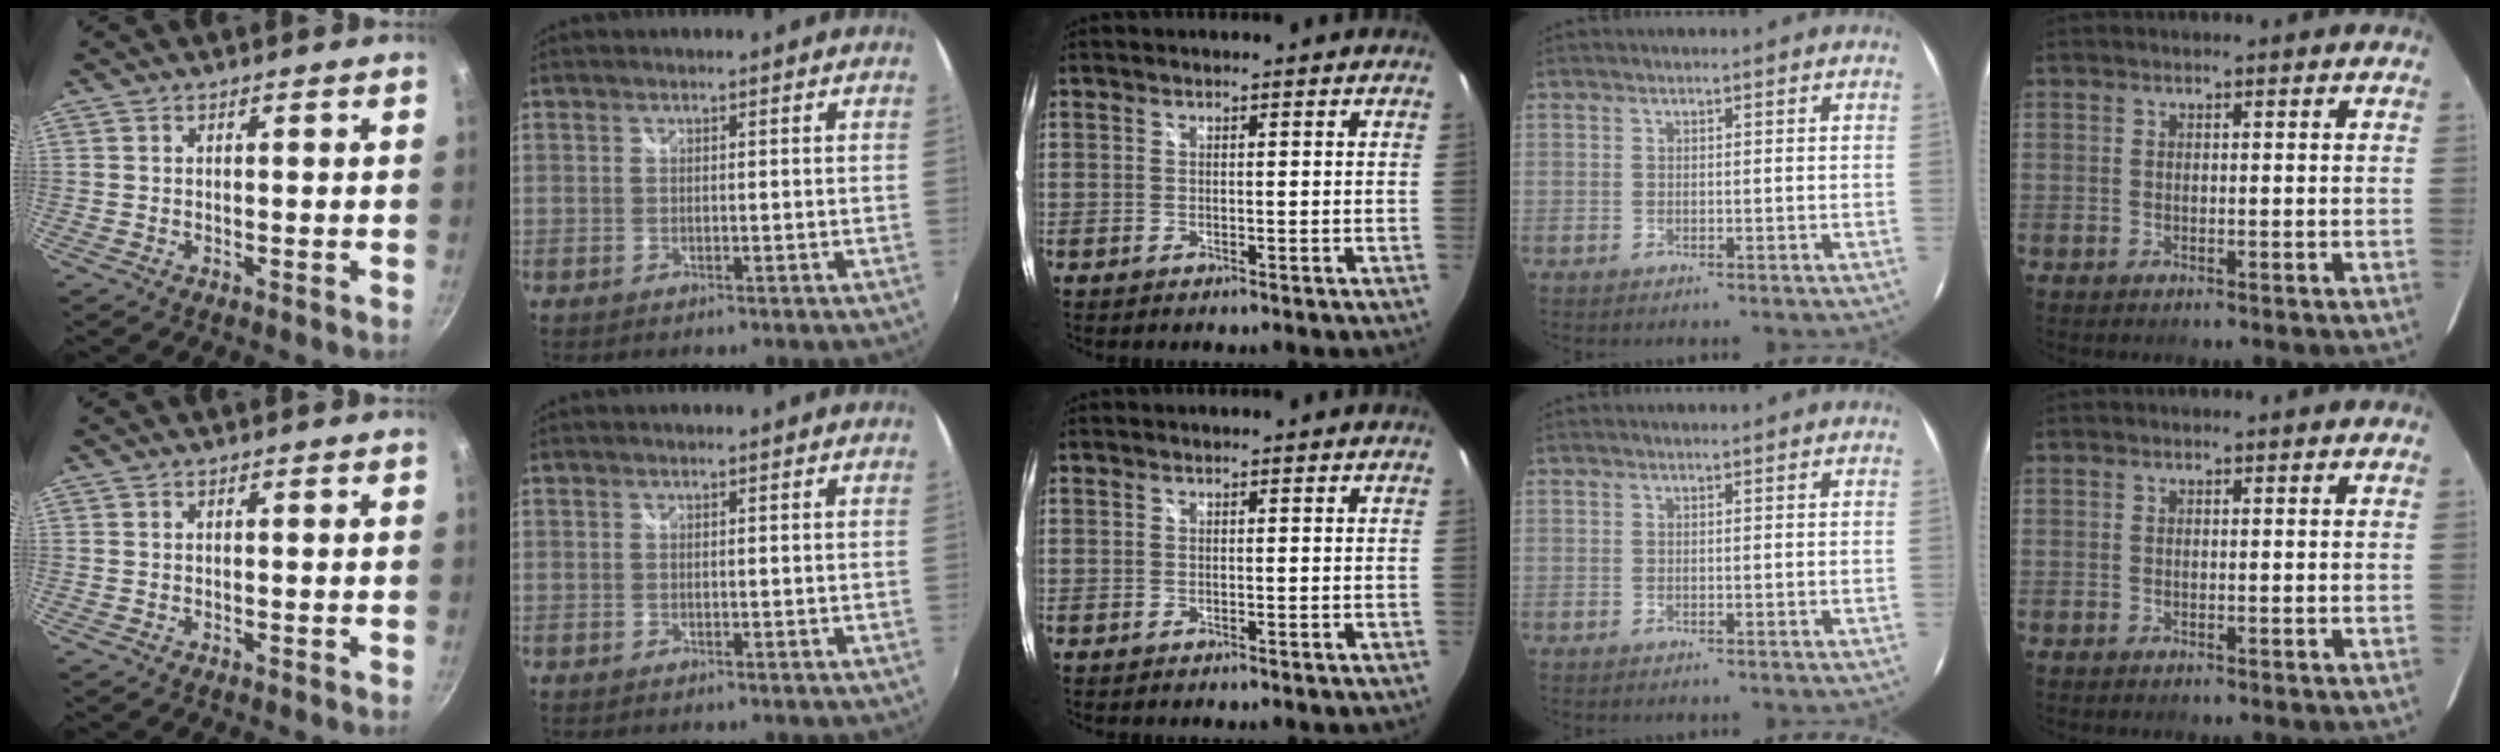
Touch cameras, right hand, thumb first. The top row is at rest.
{}